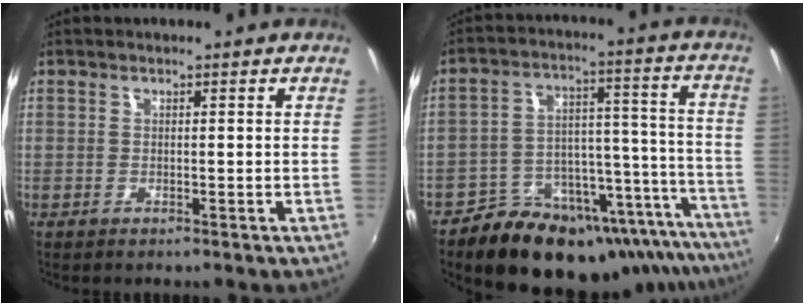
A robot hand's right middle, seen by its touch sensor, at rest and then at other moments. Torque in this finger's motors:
{"motor_torque": [1.08, -1.06, 0.30, 0.06]}